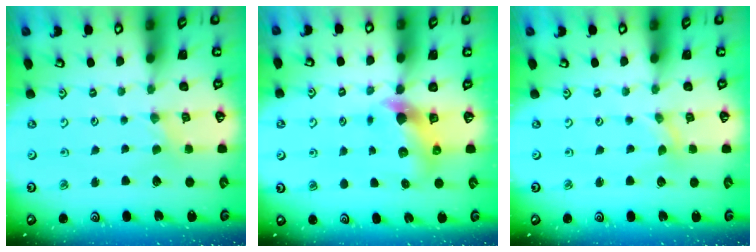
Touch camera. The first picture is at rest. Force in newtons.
{"total": 5.7, "press": 5.7, "slide": 0.4}
{"total": 0.0}